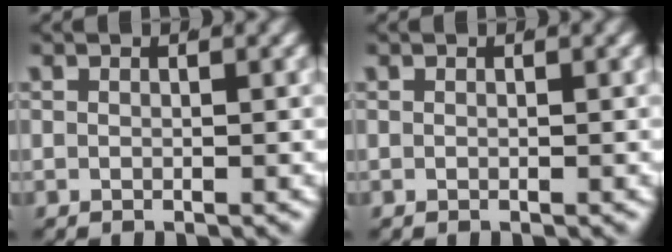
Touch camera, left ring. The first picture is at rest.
{"total": 0.0}